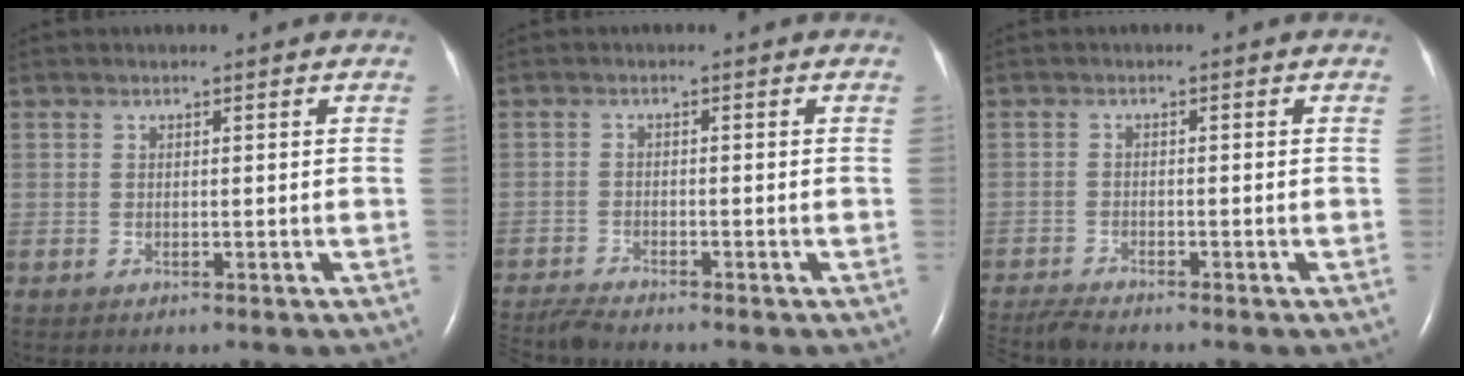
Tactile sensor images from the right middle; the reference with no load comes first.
{"total": 4.8, "force": [-4.7, -0.5, 1.1], "torque": [-0.022, -0.024, -0.086]}
{"total": 4.7, "force": [-4.5, -0.2, 1.3], "torque": [-0.026, -0.022, -0.081]}